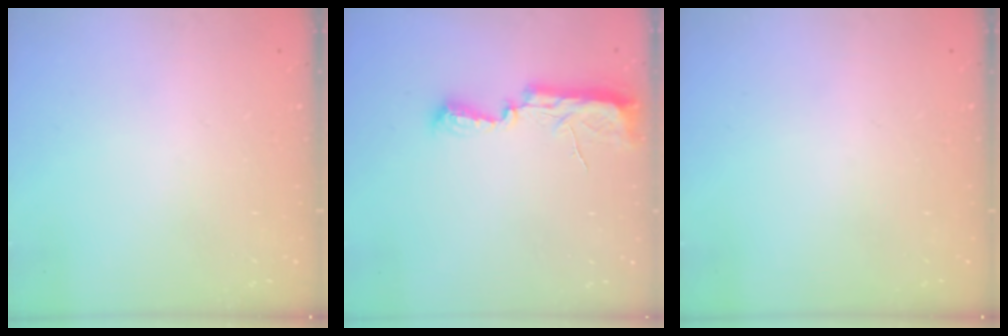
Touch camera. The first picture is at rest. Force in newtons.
{"total": 10.5, "press": 9.1, "slide": 5.2}
{"total": 0.0}